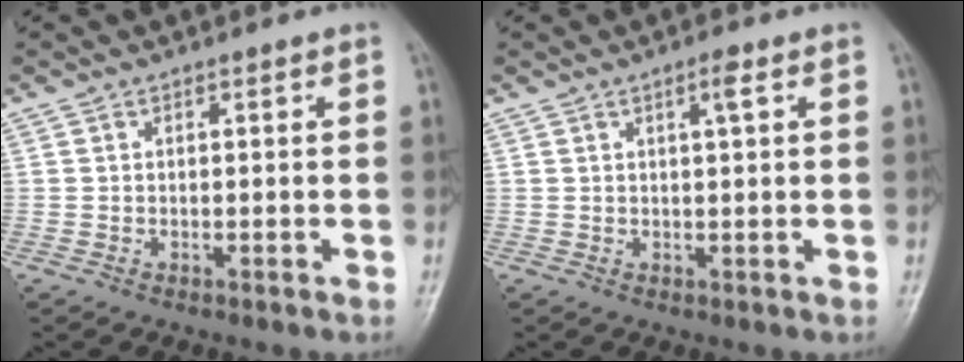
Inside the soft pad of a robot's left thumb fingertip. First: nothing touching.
{"total": 2.3, "force": [1.0, 0.4, 2.0], "torque": [-0.032, -0.002, 0.017]}